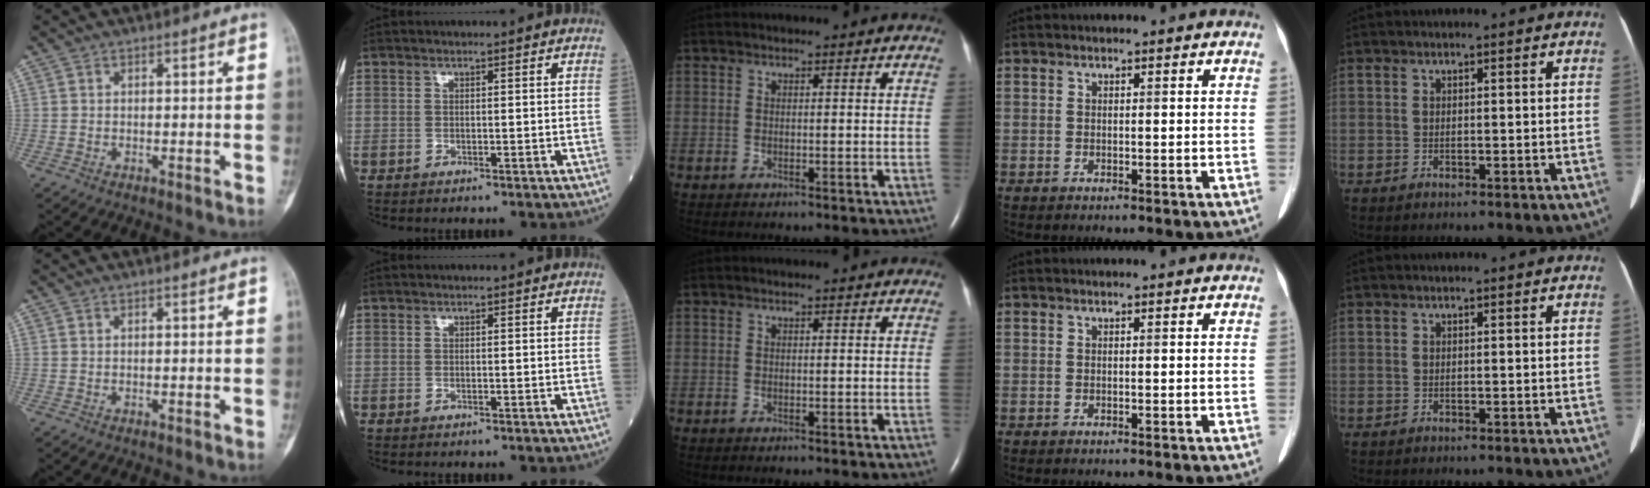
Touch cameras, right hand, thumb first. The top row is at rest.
{}